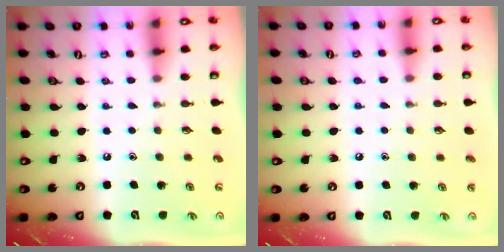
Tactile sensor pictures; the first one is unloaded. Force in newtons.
{"total": 2.3, "press": 2.3, "slide": 0.2}